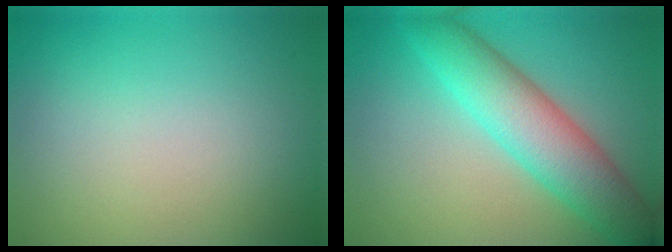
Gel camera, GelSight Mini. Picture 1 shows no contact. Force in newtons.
{"total": 6.8, "press": 6.8, "slide": 0.2}